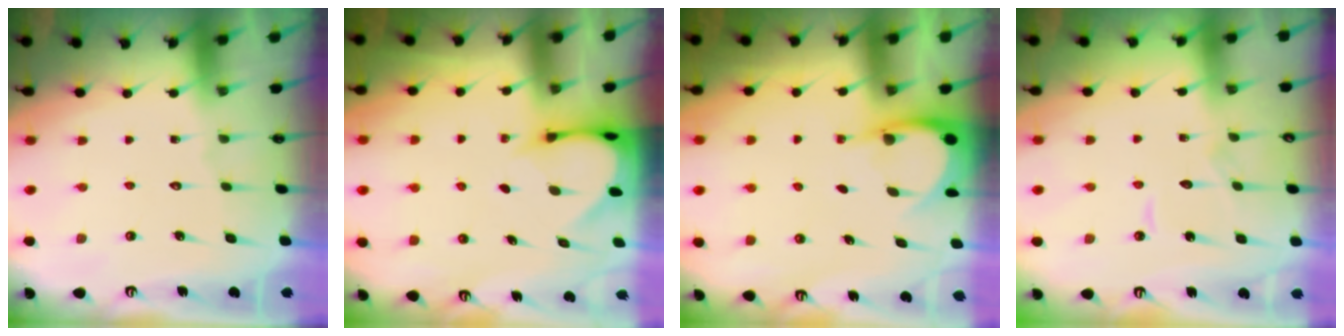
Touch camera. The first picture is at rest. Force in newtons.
{"total": 3.5, "press": 3.5, "slide": 0.2}
{"total": 4.0, "press": 4.0, "slide": 0.2}
{"total": 4.4, "press": 4.3, "slide": 0.5}